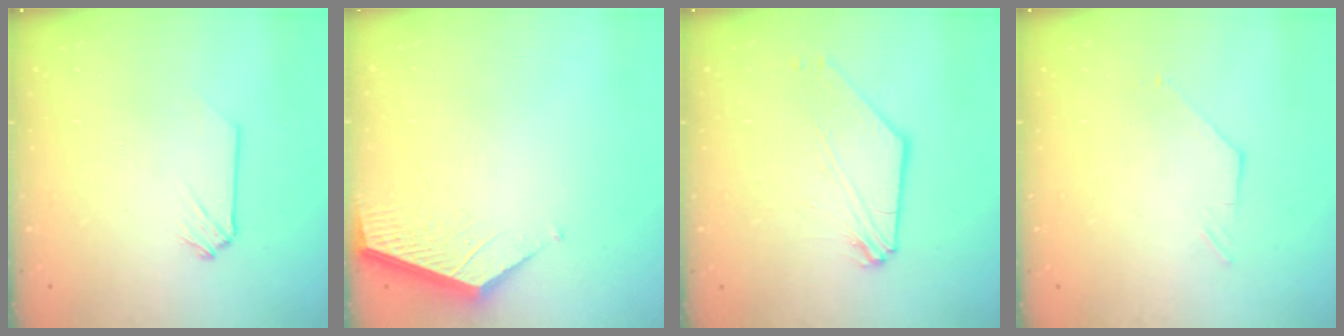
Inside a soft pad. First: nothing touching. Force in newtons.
{"total": 2.2, "press": 2.2, "slide": 0.2}
{"total": 5.4, "press": 5.3, "slide": 0.8}
{"total": 0.7, "press": 0.7, "slide": 0.2}